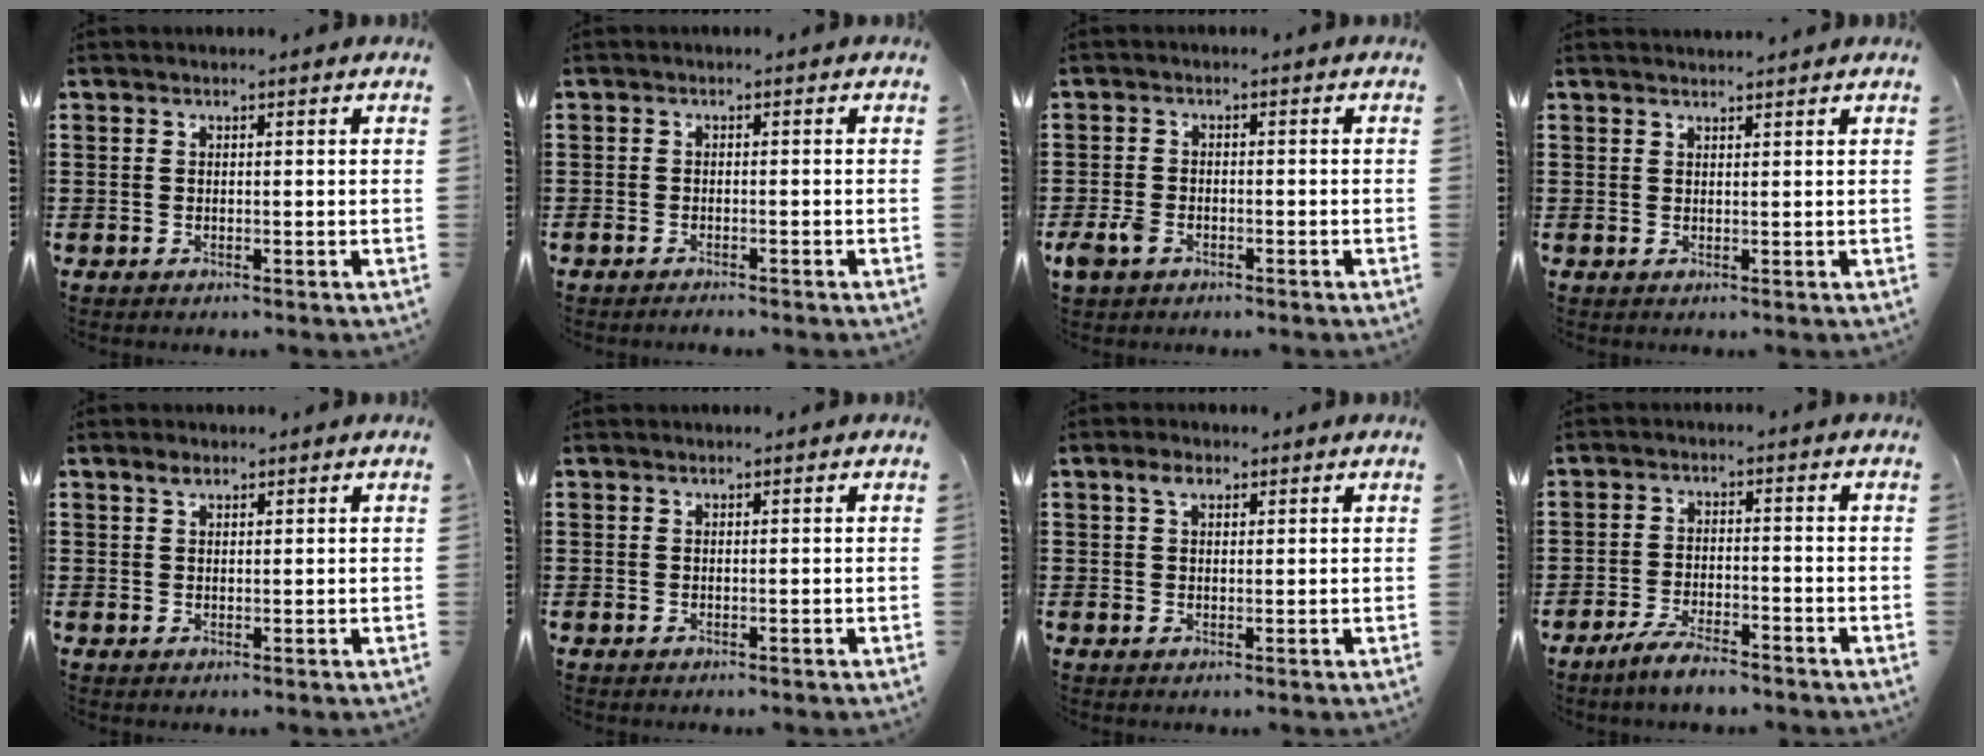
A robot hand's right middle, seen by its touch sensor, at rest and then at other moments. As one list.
[{"total": 0.8, "force": [-0.8, 0.1, 0.2], "torque": [-0.006, -0.002, -0.015]}, {"total": 2.7, "force": [-1.5, 1.6, 1.6], "torque": [-0.059, -0.009, -0.038]}, {"total": 1.4, "force": [1.4, -0.3, 0.1], "torque": [-0.003, -0.001, 0.027]}, {"total": 1.6, "force": [1.2, 0.6, 0.8], "torque": [-0.018, 0.002, 0.023]}, {"total": 0.0}, {"total": 2.6, "force": [1.5, 1.3, 1.6], "torque": [-0.036, 0.006, 0.027]}, {"total": 4.3, "force": [-3.8, 0.6, 1.9], "torque": [-0.043, -0.002, -0.078]}]